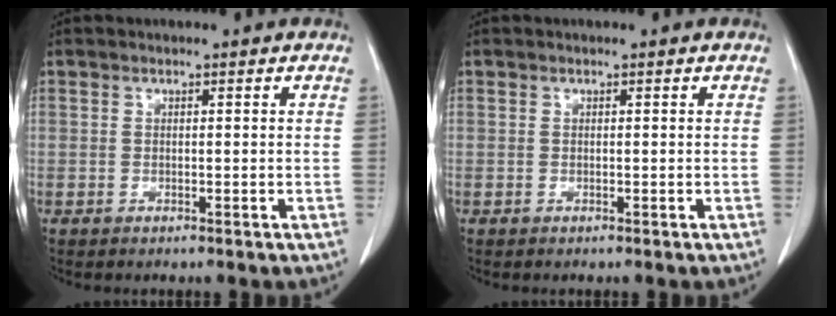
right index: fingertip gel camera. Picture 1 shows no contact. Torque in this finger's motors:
{"motor_torque": [0.00, 0.00, 0.00, 0.00]}